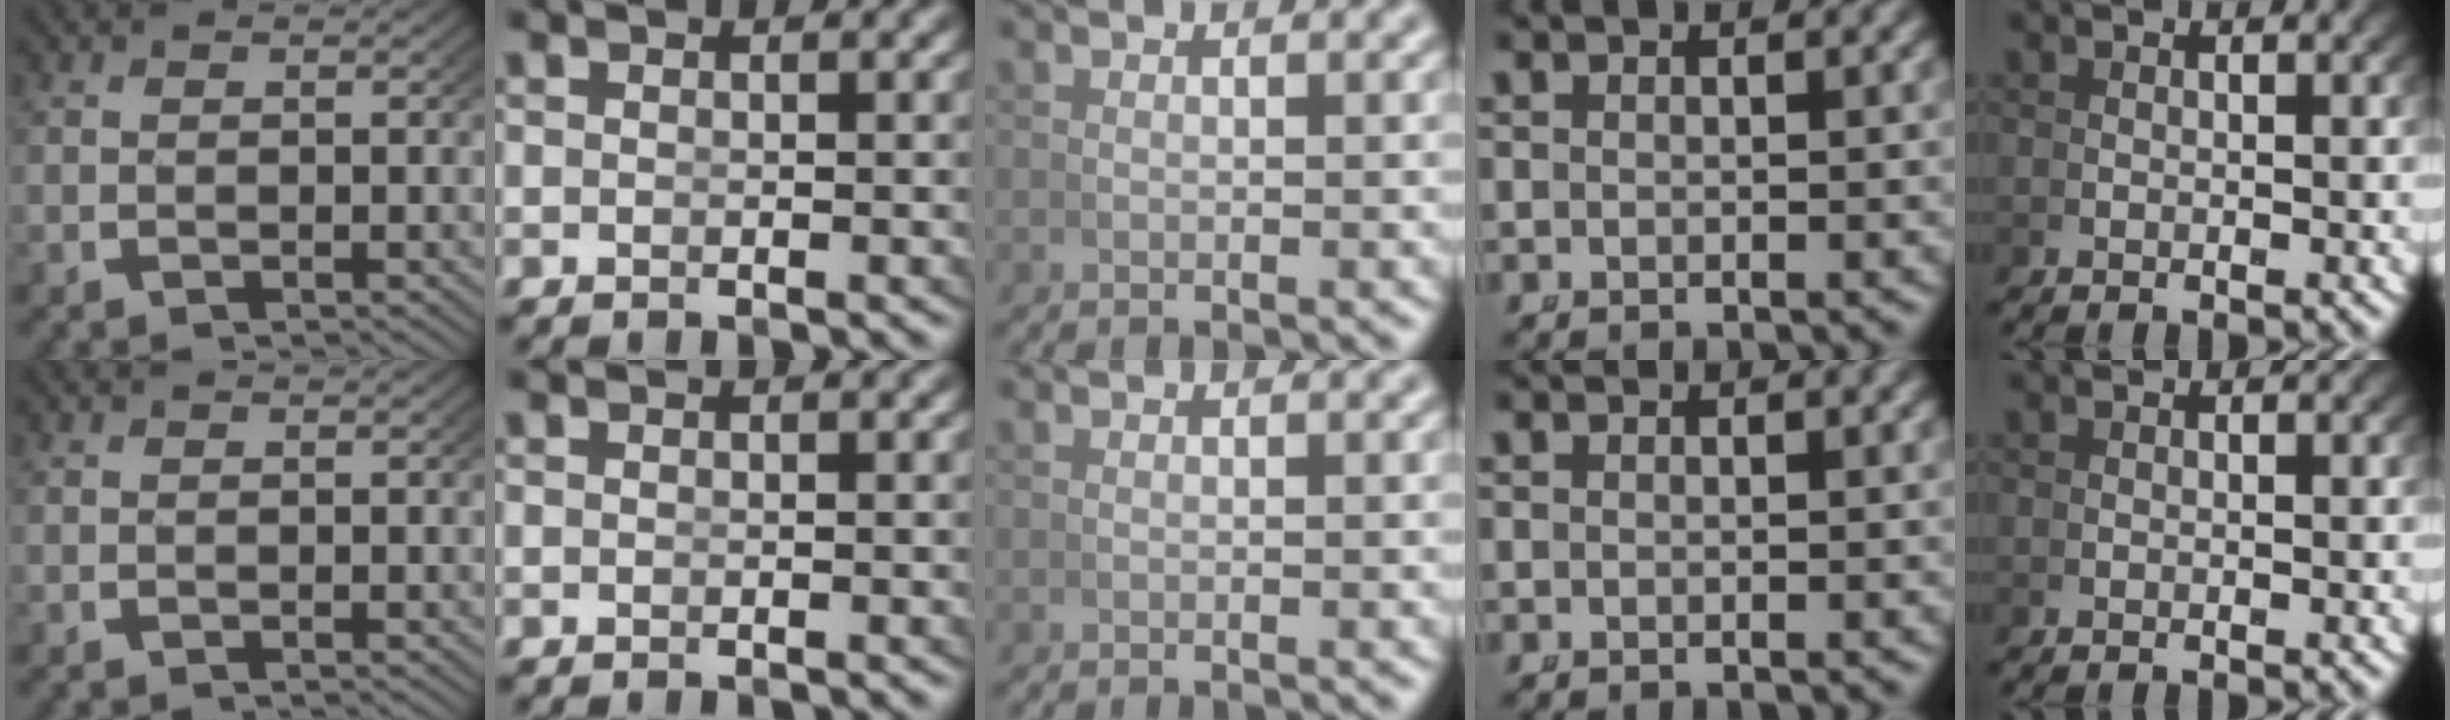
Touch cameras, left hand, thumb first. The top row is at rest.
{}